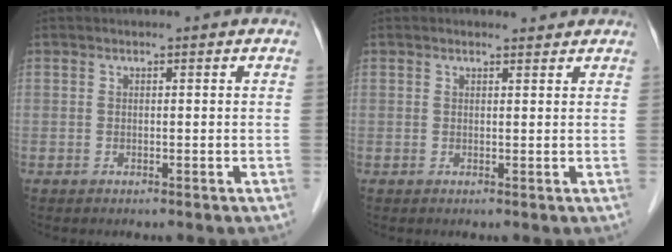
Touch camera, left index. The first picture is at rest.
{"total": 1.4, "force": [1.3, 0.4, 0.2], "torque": [-0.011, 0.005, 0.017]}